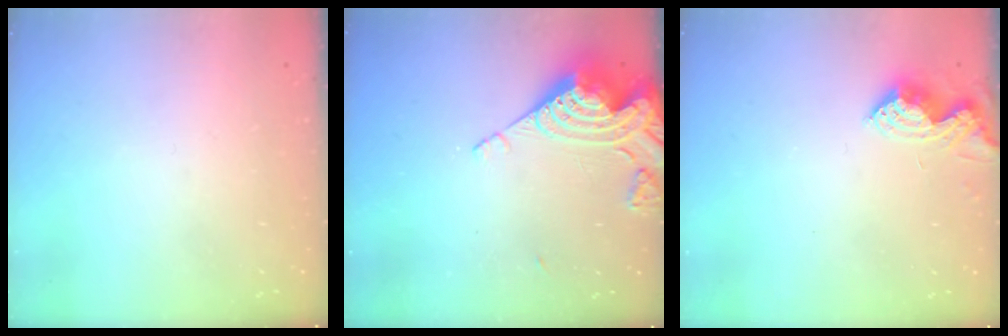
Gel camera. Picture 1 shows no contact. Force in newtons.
{"total": 14.8, "press": 14.7, "slide": 1.7}
{"total": 7.8, "press": 7.8, "slide": 0.2}